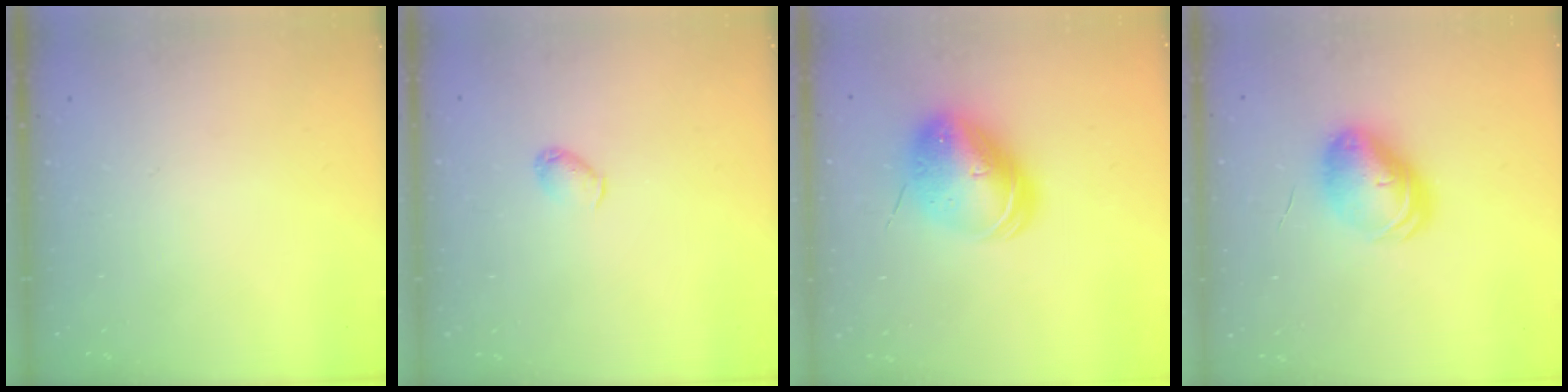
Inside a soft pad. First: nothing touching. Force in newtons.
{"total": 3.7, "press": 3.7, "slide": 0.7}
{"total": 11.5, "press": 11.3, "slide": 2.0}
{"total": 9.5, "press": 9.4, "slide": 1.8}